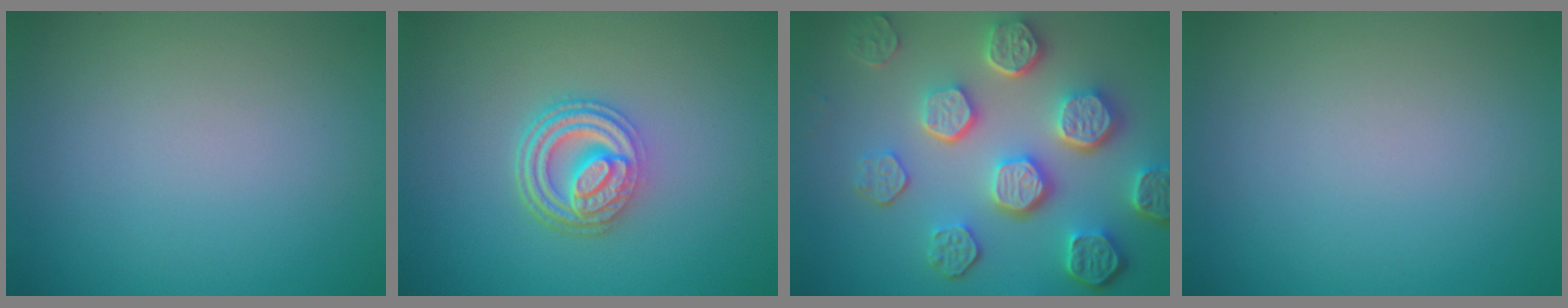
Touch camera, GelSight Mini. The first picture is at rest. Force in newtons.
{"total": 4.6, "press": 3.3, "slide": 3.2}
{"total": 8.1, "press": 6.1, "slide": 5.3}
{"total": 0.0}